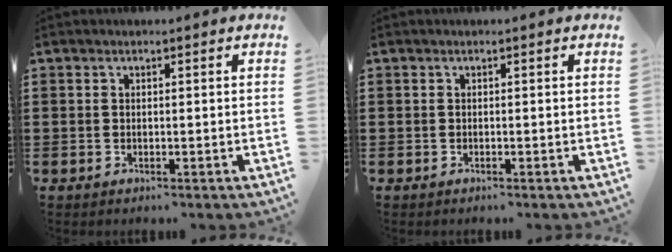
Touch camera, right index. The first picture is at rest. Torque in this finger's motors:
{"motor_torque": [0.18, -0.08, -0.04, 0.01]}